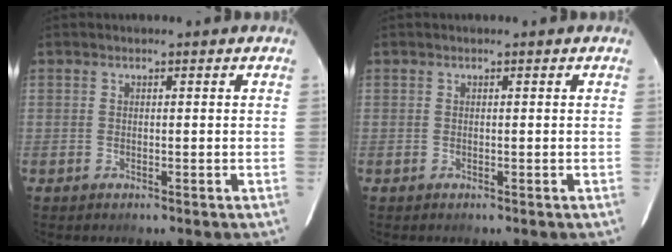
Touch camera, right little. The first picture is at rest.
{"total": 0.0}